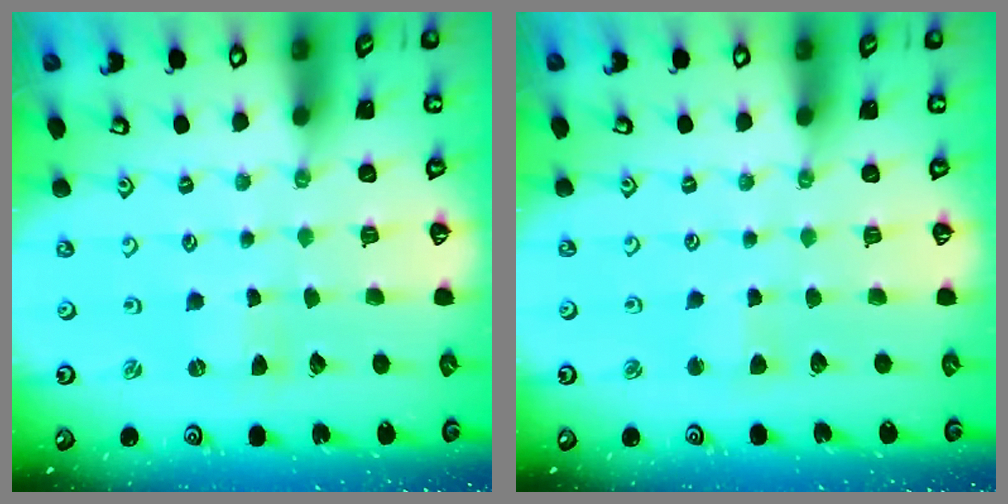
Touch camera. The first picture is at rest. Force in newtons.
{"total": 2.9, "press": 2.9, "slide": 0.3}